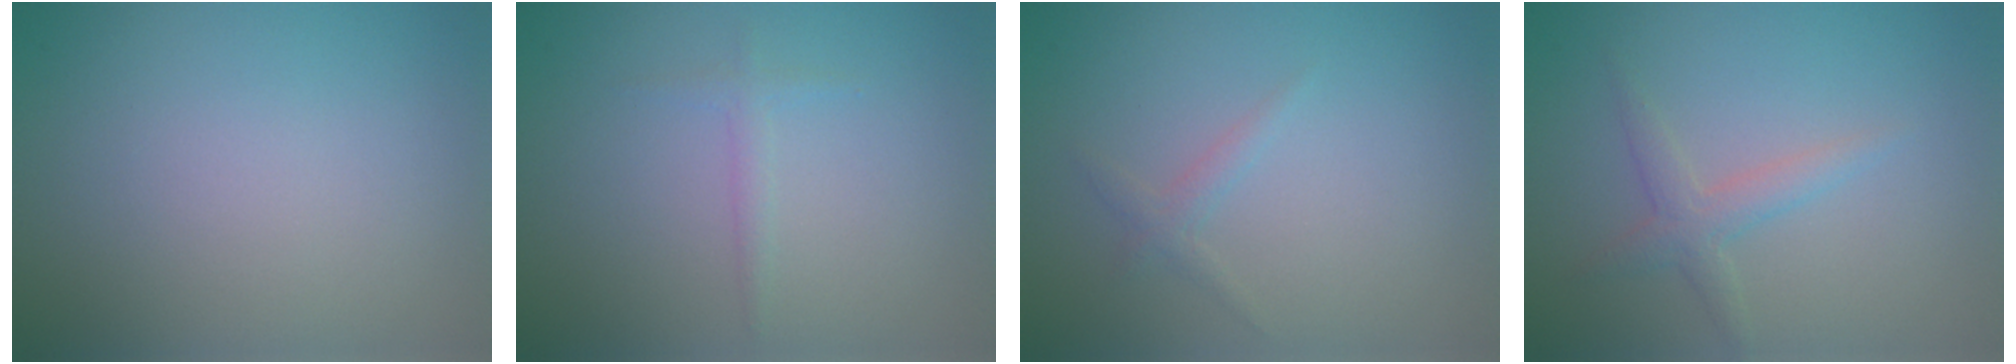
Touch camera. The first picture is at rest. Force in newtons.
{"total": 0.9, "press": 0.9, "slide": 0.0}
{"total": 1.0, "press": 1.0, "slide": 0.0}
{"total": 1.9, "press": 1.9, "slide": 0.0}